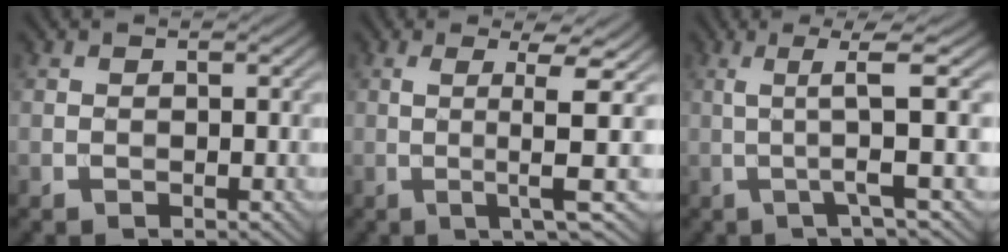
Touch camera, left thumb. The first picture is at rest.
{"total": 5.3, "force": [0.1, 0.1, 5.3], "torque": [-0.104, 0.009, -0.001]}
{"total": 5.2, "force": [0.3, 0.1, 5.1], "torque": [-0.094, 0.011, -0.002]}